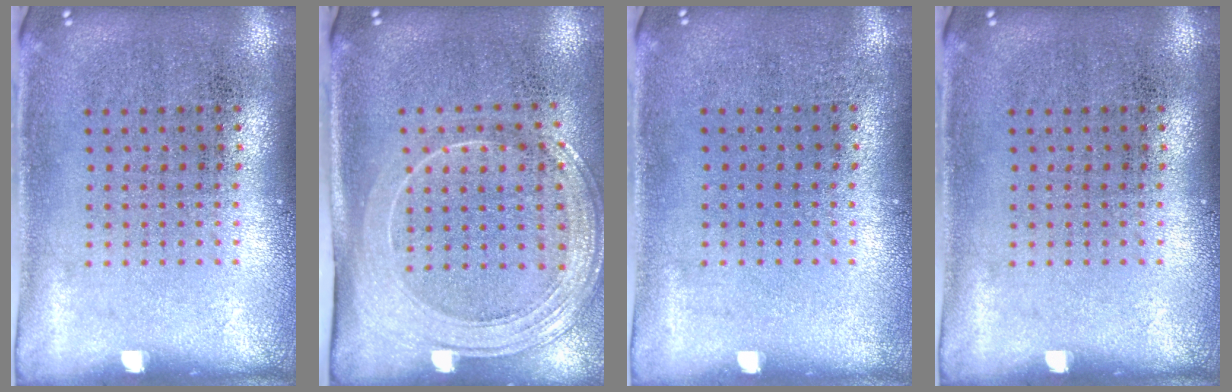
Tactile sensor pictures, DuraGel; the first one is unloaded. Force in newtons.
{"total": 2.1, "press": 1.9, "slide": 1.0}
{"total": 0.0}
{"total": 0.0}